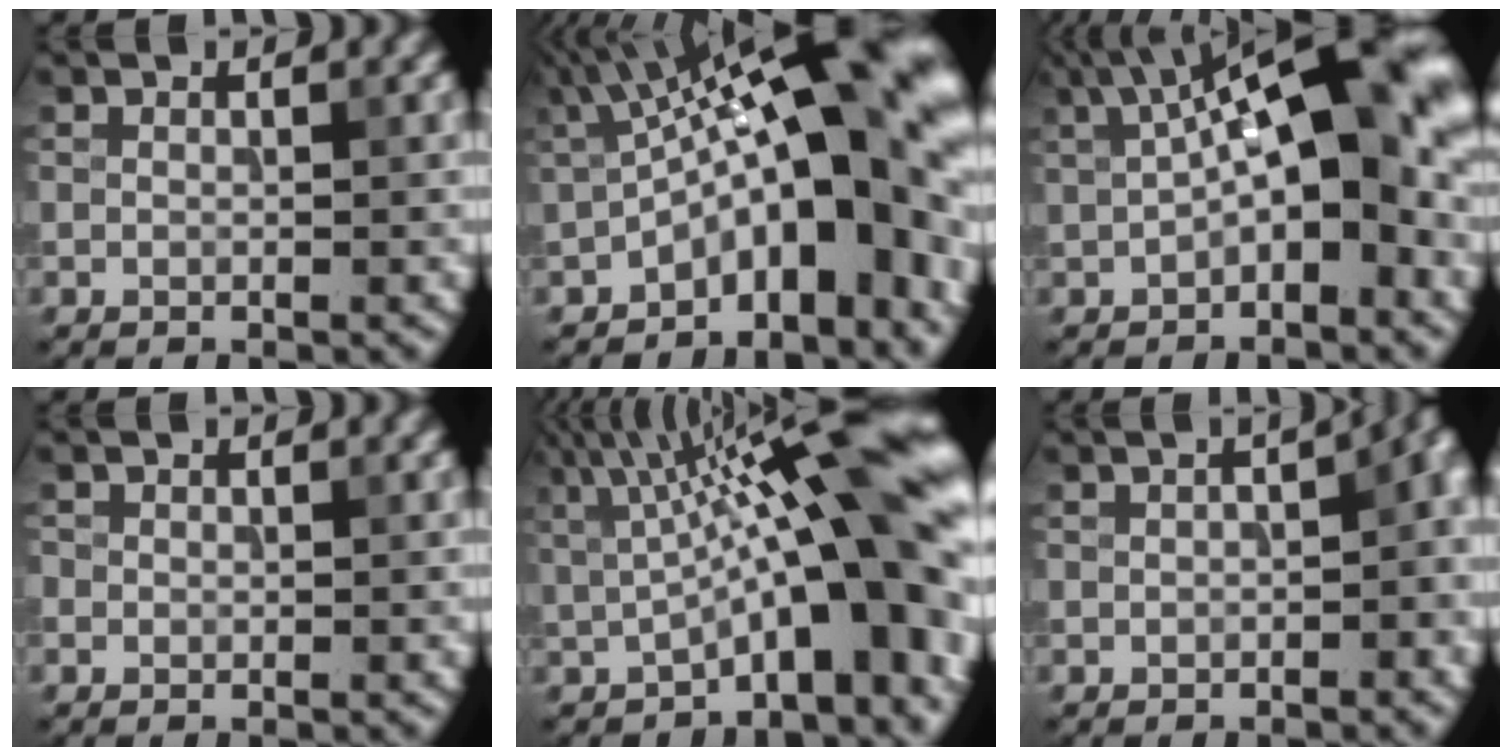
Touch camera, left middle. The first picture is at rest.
{"total": 16.1, "force": [-0.1, 6.1, 15.0], "torque": [-0.181, 0.039, -0.009]}
{"total": 12.9, "force": [2.1, 4.9, 11.8], "torque": [-0.161, 0.030, 0.022]}
{"total": 0.5, "force": [0.0, 0.5, -0.1], "torque": [0.006, 0.000, -0.003]}
{"total": 15.8, "force": [1.8, 4.1, 15.2], "torque": [-0.195, 0.027, 0.024]}
{"total": 5.7, "force": [0.1, 2.9, 5.0], "torque": [-0.031, 0.014, 0.000]}